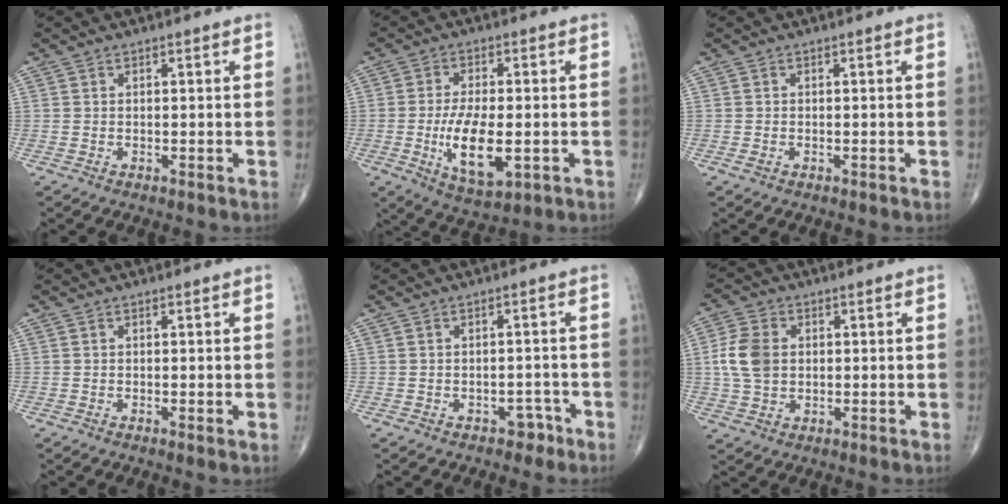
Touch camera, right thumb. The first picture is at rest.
{"total": 11.4, "force": [-2.3, 5.0, 10.0], "torque": [-0.173, -0.010, -0.033]}
{"total": 0.7, "force": [-0.3, 0.4, 0.5], "torque": [-0.013, 0.002, -0.005]}
{"total": 0.7, "force": [-0.1, 0.1, 0.7], "torque": [-0.016, -0.004, -0.005]}
{"total": 2.7, "force": [-1.8, 1.7, 0.9], "torque": [-0.001, 0.017, -0.021]}
{"total": 7.6, "force": [0.6, 5.5, 5.3], "torque": [-0.102, 0.006, 0.011]}